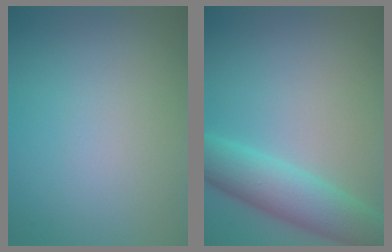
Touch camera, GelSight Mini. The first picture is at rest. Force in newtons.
{"total": 5.9, "press": 5.9, "slide": 0.3}